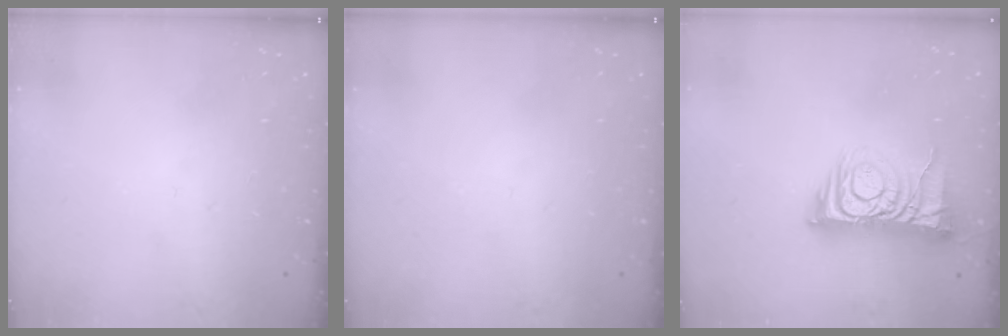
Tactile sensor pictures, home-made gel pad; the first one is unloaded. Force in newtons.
{"total": 0.0}
{"total": 12.2, "press": 12.1, "slide": 1.3}